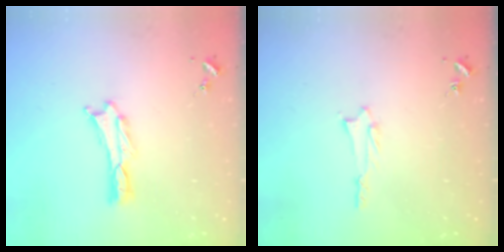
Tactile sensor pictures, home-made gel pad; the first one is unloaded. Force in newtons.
{"total": 1.4, "press": 1.4, "slide": 0.2}